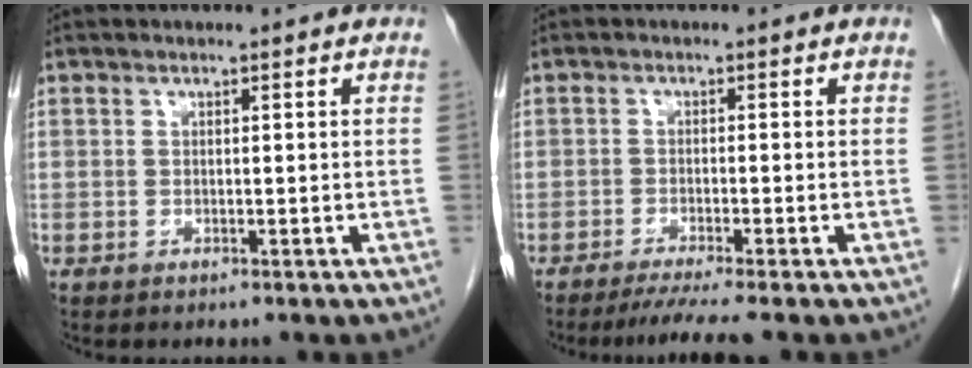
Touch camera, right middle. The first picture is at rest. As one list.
[{"total": 5.0, "force": [-4.1, -1.2, 2.6], "torque": [-0.035, -0.014, -0.068]}]